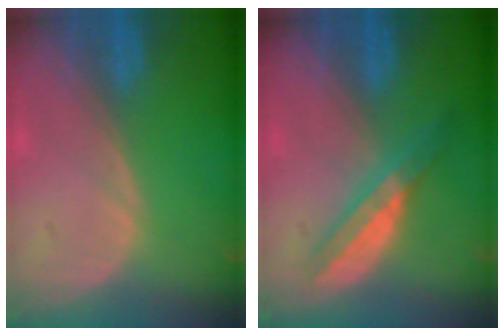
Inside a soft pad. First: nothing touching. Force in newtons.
{"total": 5.8, "press": 5.2, "slide": 2.6}